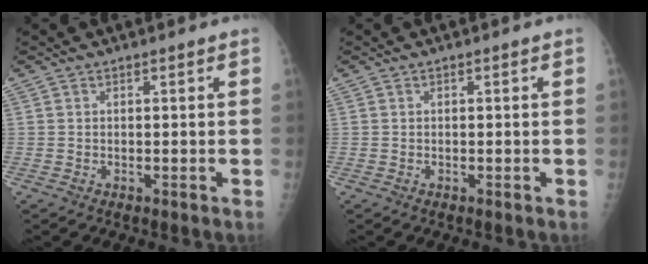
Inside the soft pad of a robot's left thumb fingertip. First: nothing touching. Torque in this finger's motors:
{"motor_torque": [0.00, 0.00, -0.01, 0.01, 0.00]}